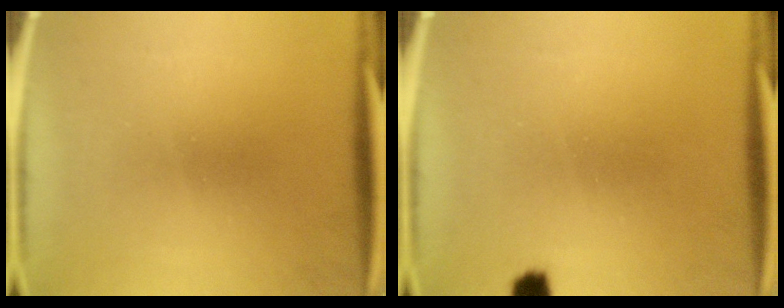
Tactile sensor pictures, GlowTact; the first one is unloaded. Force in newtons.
{"total": 2.2}